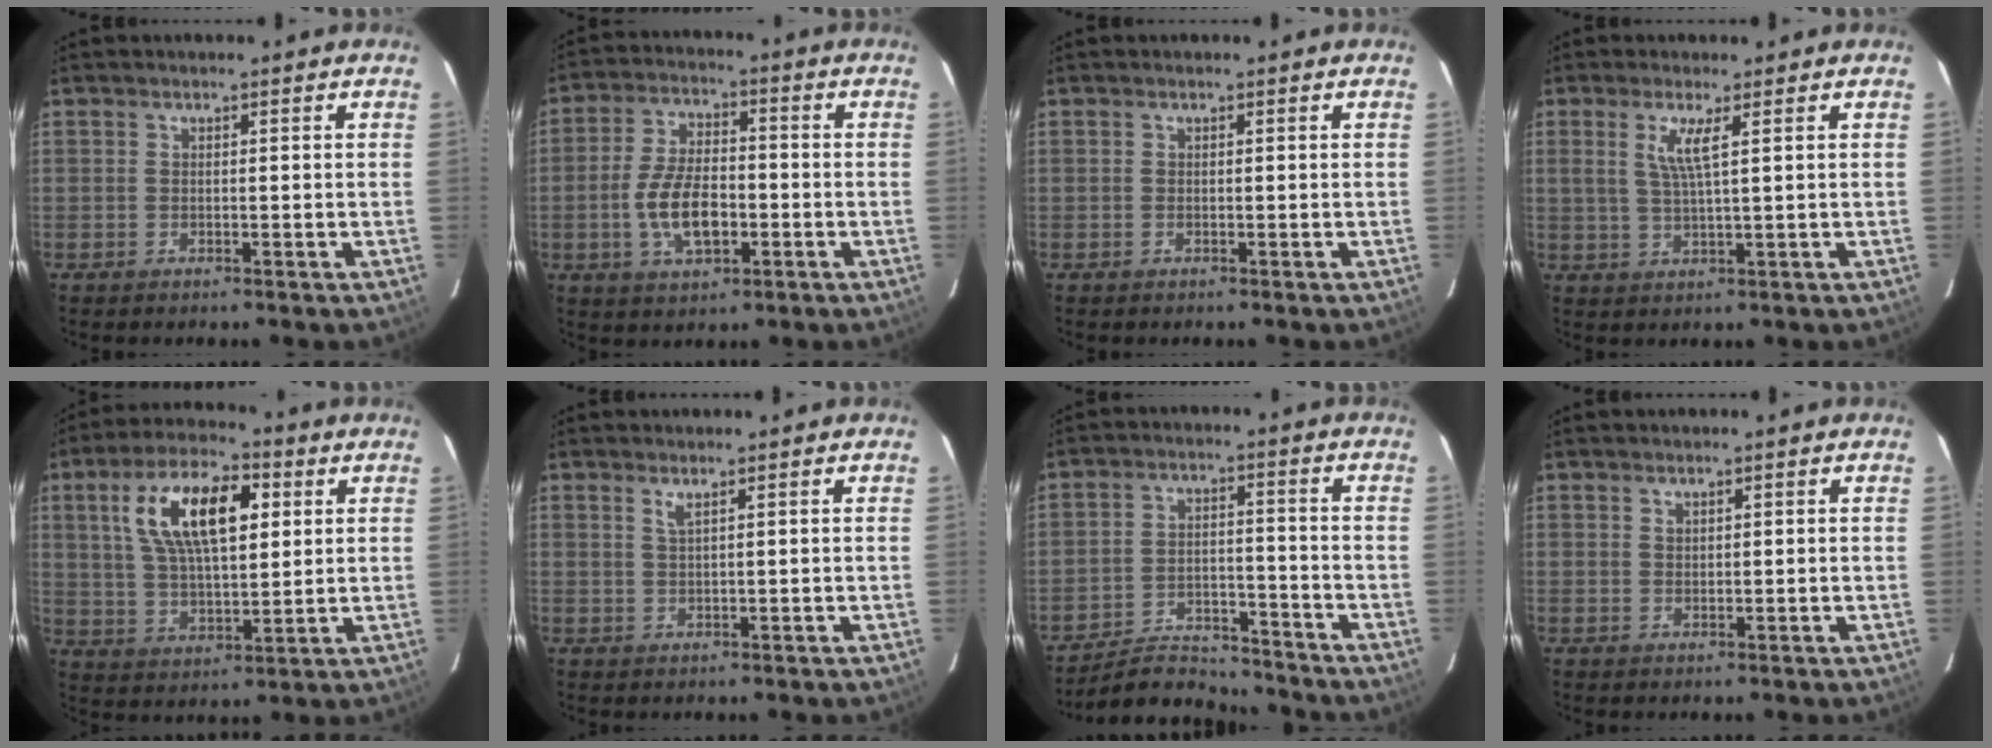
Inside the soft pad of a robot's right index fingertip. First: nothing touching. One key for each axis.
{"total": 10.4, "fx": -2.8, "fy": 5.0, "fz": 8.7, "tx": -0.178, "ty": 0.002, "tz": -0.046}
{"total": 0.0}
{"total": 4.1, "fx": 1.6, "fy": -0.1, "fz": 3.8, "tx": -0.075, "ty": -0.003, "tz": 0.031}
{"total": 15.3, "fx": 5.0, "fy": 6.6, "fz": 12.9, "tx": -0.236, "ty": 0.025, "tz": 0.094}
{"total": 1.2, "fx": 0.8, "fy": -0.1, "fz": 0.9, "tx": -0.018, "ty": 0.000, "tz": 0.015}
{"total": 11.0, "fx": -10.5, "fy": 2.5, "fz": 1.8, "tx": -0.063, "ty": 0.006, "tz": -0.165}
{"total": 0.8, "fx": 0.7, "fy": 0.4, "fz": 0.1, "tx": -0.001, "ty": 0.002, "tz": 0.014}